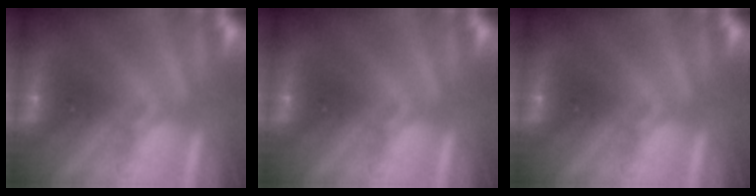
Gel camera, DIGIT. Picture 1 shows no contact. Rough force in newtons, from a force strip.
{"total": 0.0}
{"total": 0.0}